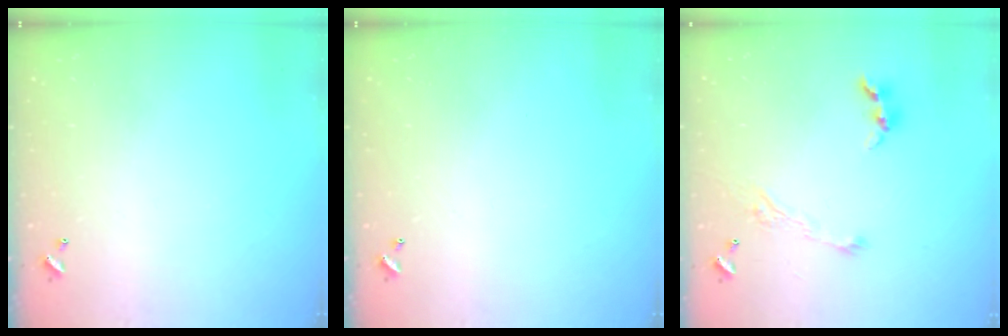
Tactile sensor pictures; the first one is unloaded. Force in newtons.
{"total": 0.0}
{"total": 3.7, "press": 3.7, "slide": 0.2}